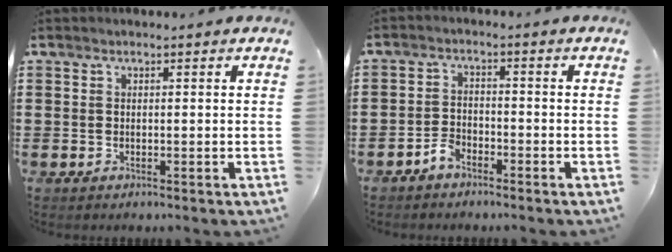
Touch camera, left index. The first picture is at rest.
{"total": 2.7, "force": [-2.3, 1.1, 0.9], "torque": [-0.028, 0.003, -0.049]}